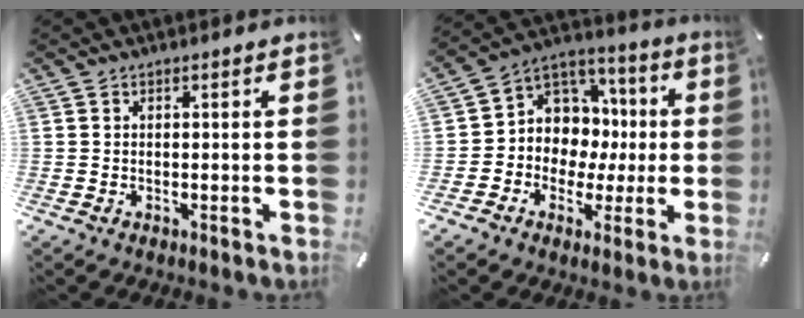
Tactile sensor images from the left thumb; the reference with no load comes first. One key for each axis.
{"total": 9.9, "fx": -0.7, "fy": 9.7, "fz": 1.6, "tx": -0.035, "ty": -0.011, "tz": 0.001}